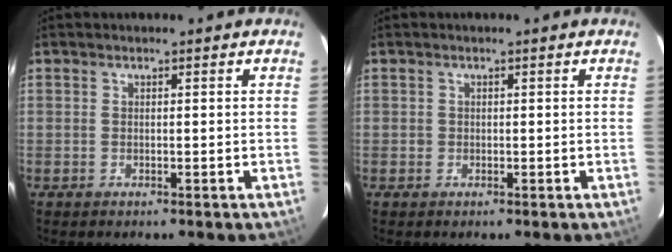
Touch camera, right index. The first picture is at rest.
{"total": 0.8, "force": [-0.2, 0.8, 0.0], "torque": [0.001, 0.000, -0.002]}